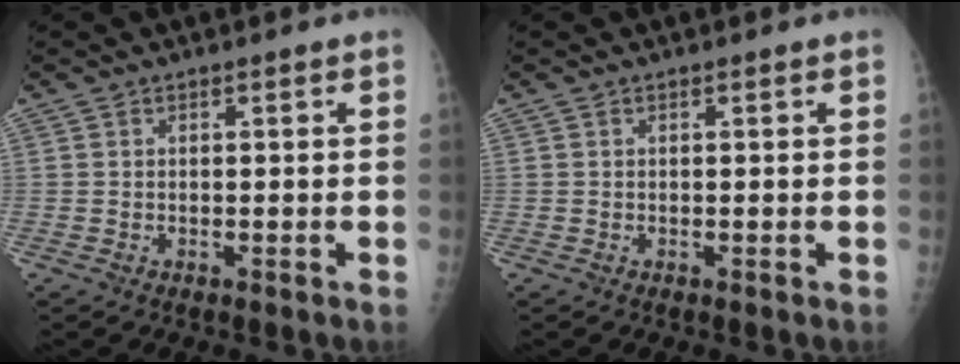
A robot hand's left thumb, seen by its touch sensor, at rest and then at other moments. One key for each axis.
{"total": 0.0}